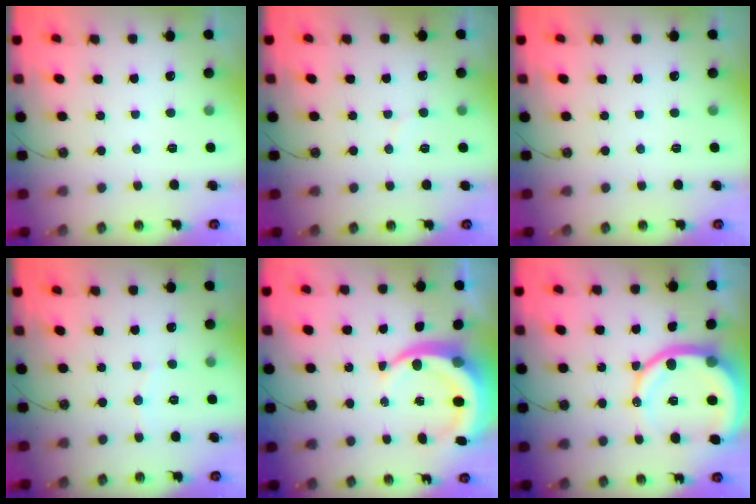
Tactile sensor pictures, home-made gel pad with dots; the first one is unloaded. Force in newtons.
{"total": 4.9, "press": 4.9, "slide": 0.3}
{"total": 0.0}
{"total": 3.0, "press": 3.0, "slide": 0.3}
{"total": 10.2, "press": 10.1, "slide": 1.3}
{"total": 13.7, "press": 13.6, "slide": 1.8}